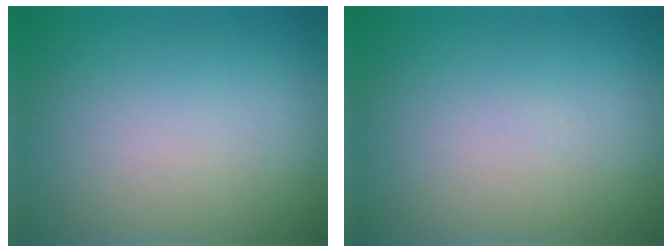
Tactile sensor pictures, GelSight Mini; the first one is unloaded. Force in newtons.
{"total": 0.0}